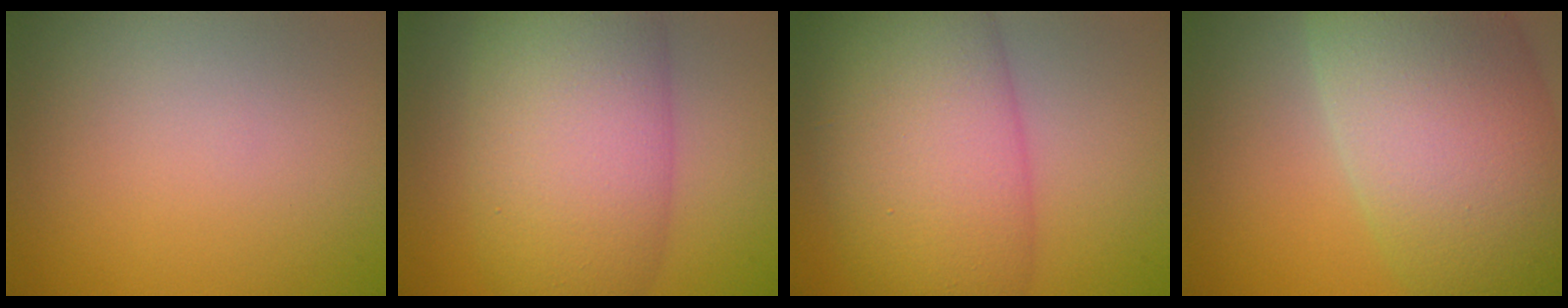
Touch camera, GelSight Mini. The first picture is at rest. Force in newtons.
{"total": 11.3, "press": 11.3, "slide": 0.3}
{"total": 12.1, "press": 12.1, "slide": 0.5}
{"total": 14.4, "press": 14.4, "slide": 0.5}